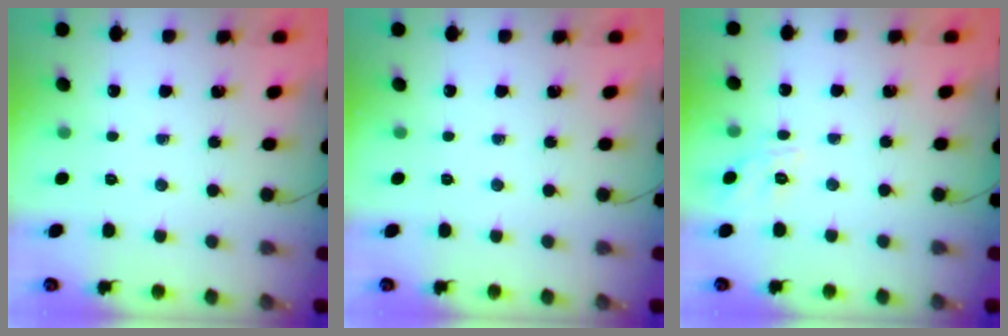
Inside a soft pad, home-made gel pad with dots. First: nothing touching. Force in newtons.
{"total": 0.0}
{"total": 10.1, "press": 10.0, "slide": 1.4}